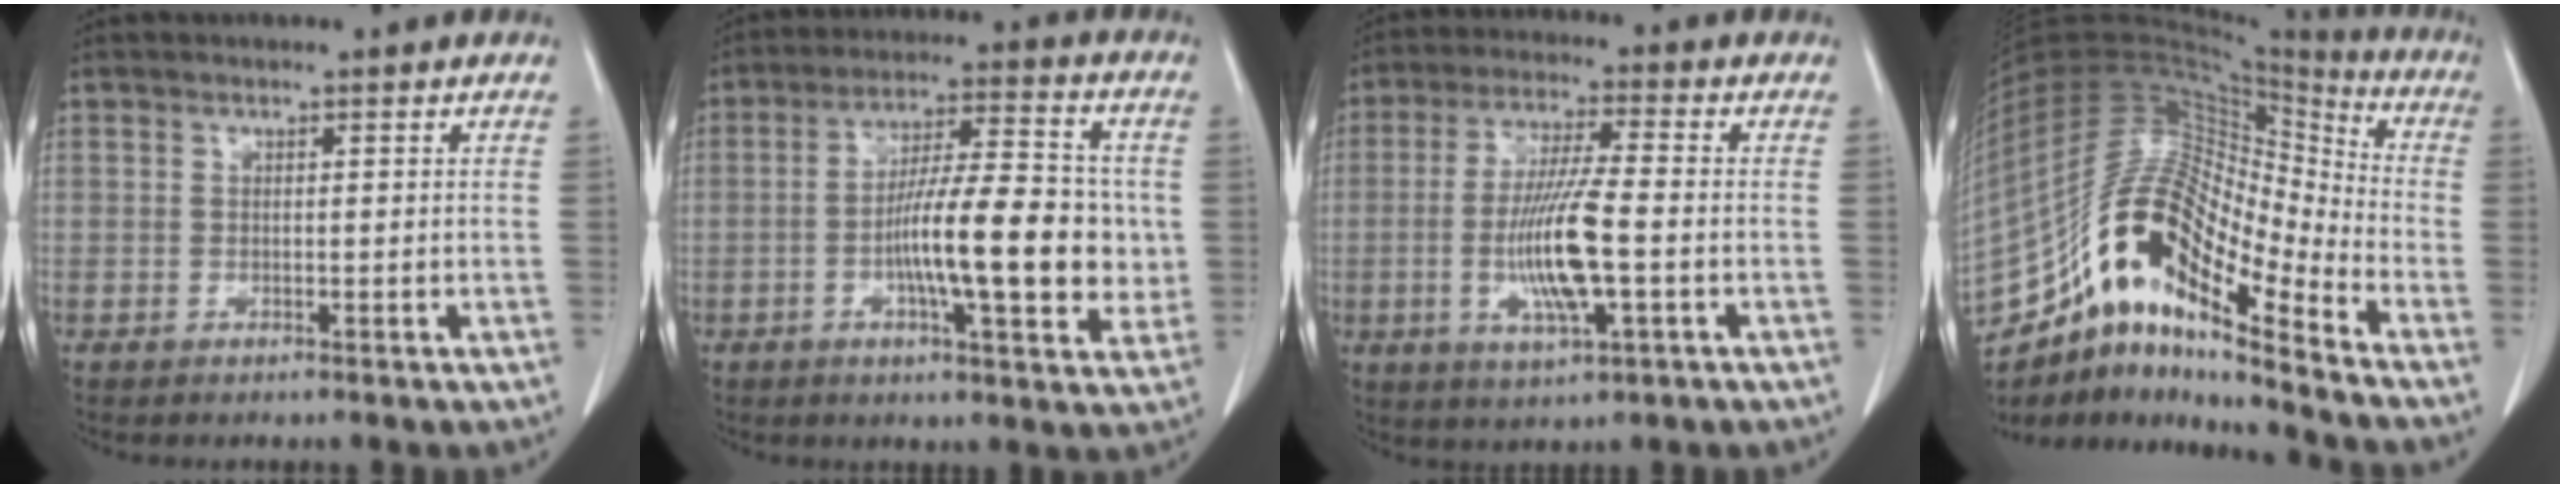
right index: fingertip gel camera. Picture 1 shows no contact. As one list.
[{"total": 14.9, "force": [-1.8, 3.3, 14.4], "torque": [-0.233, 0.010, -0.031]}, {"total": 11.2, "force": [-2.1, 1.3, 10.9], "torque": [-0.215, -0.009, -0.040]}, {"total": 19.6, "force": [-13.0, 4.8, 13.9], "torque": [-0.270, 0.039, -0.230]}]